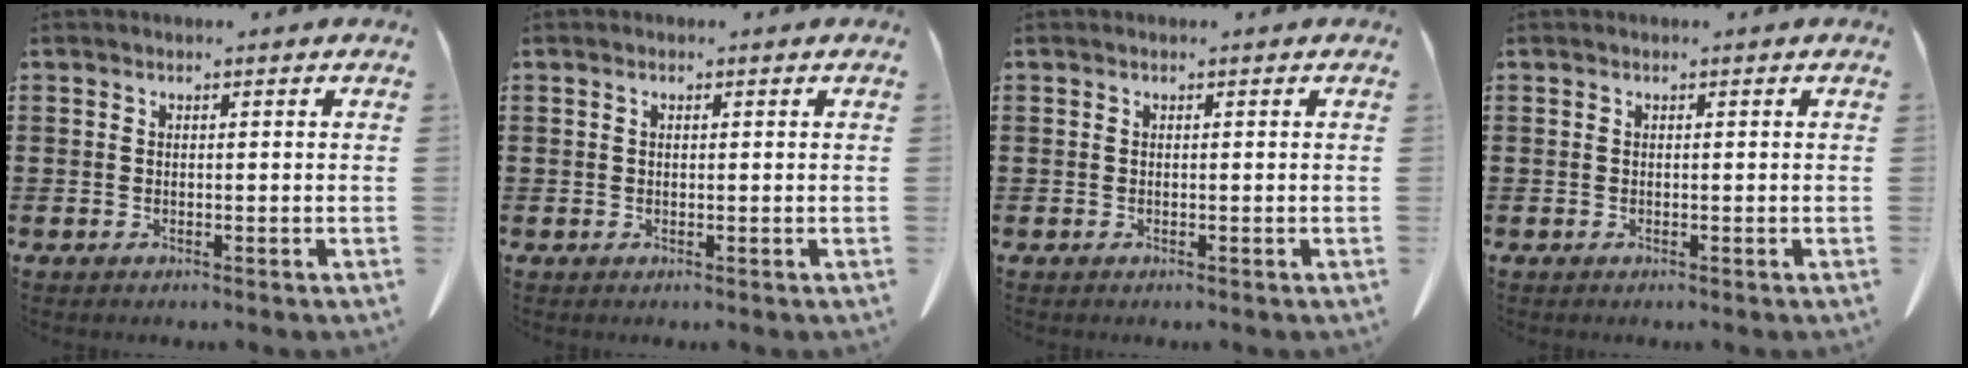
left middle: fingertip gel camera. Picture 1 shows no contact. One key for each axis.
{"total": 0.6, "fx": 0.2, "fy": 0.2, "fz": 0.5, "tx": -0.013, "ty": 0.000, "tz": 0.005}
{"total": 0.0}
{"total": 0.0}